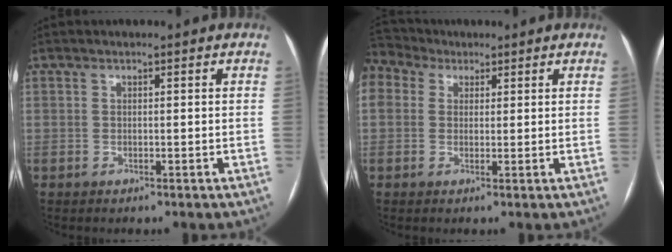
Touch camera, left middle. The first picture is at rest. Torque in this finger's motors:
{"motor_torque": [1.86, -0.29, 1.06, 0.21]}